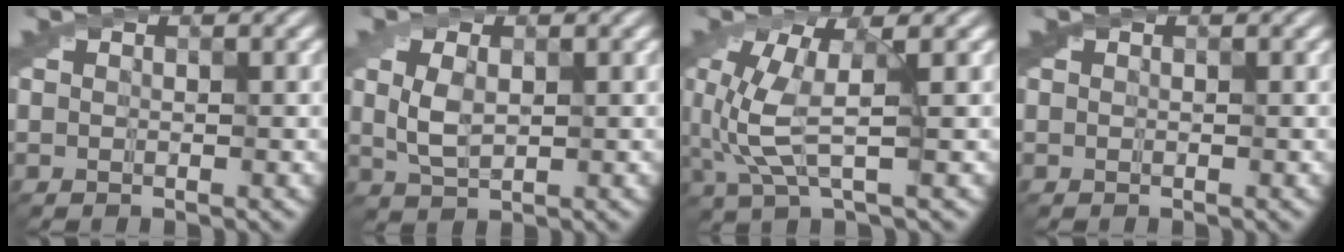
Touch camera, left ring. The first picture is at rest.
{"total": 3.3, "force": [0.7, 1.8, 2.6], "torque": [-0.068, -0.001, 0.021]}
{"total": 4.7, "force": [0.2, 1.1, 4.5], "torque": [-0.127, -0.007, 0.007]}
{"total": 0.0}